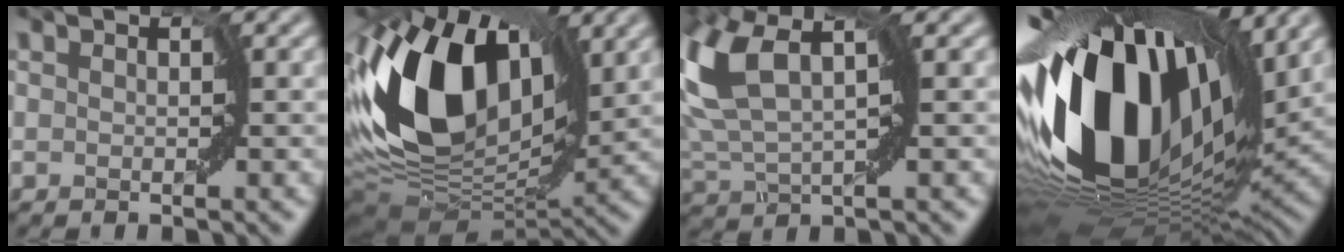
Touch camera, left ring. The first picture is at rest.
{"total": 13.8, "force": [3.0, 8.5, 10.4], "torque": [-0.224, 0.009, 0.059]}
{"total": 7.8, "force": [2.6, 3.3, 6.6], "torque": [-0.183, 0.013, 0.061]}
{"total": 16.6, "force": [2.2, 9.4, 13.5], "torque": [-0.273, -0.007, 0.037]}